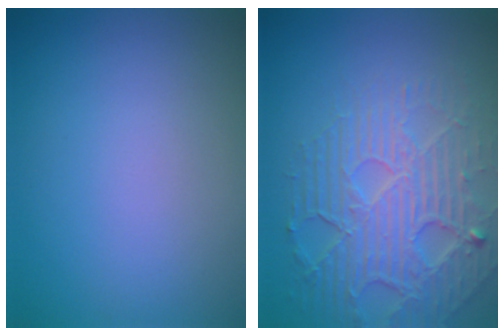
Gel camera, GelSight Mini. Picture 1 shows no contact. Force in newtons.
{"total": 6.9, "press": 5.0, "slide": 4.7}